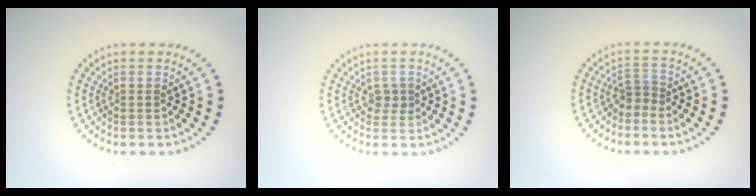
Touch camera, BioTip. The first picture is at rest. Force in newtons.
{"total": 1.1, "press": 1.0, "slide": 0.4}
{"total": 1.4, "press": 1.0, "slide": 1.0}